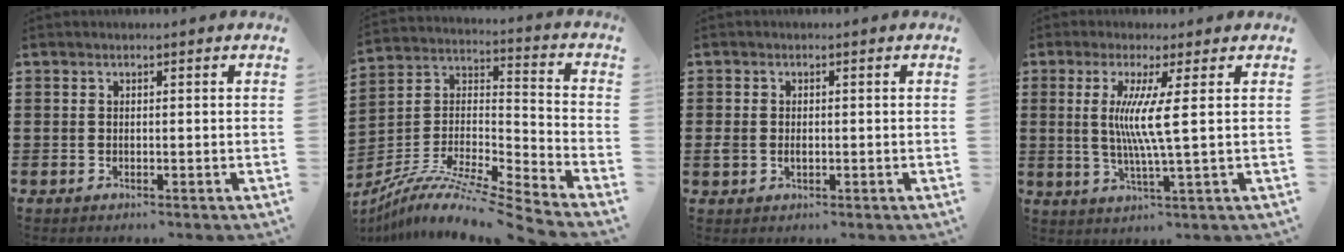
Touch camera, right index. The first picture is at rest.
{"total": 9.5, "force": [-8.0, 0.4, 5.1], "torque": [-0.098, -0.005, -0.164]}
{"total": 1.7, "force": [-0.4, 1.1, 1.2], "torque": [-0.031, 0.001, -0.010]}
{"total": 6.8, "force": [1.1, -0.9, 6.7], "torque": [-0.136, -0.014, 0.011]}